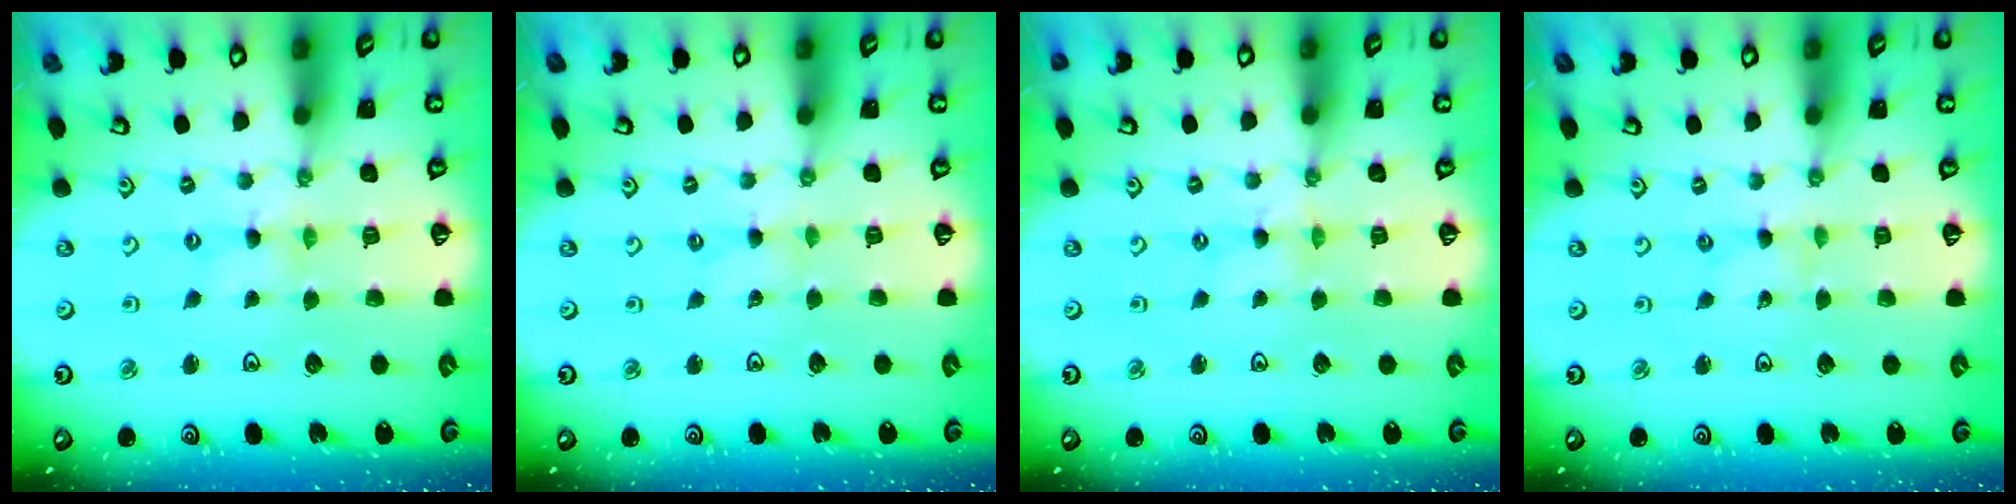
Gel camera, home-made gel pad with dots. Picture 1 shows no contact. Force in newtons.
{"total": 0.0}
{"total": 0.0}
{"total": 0.0}